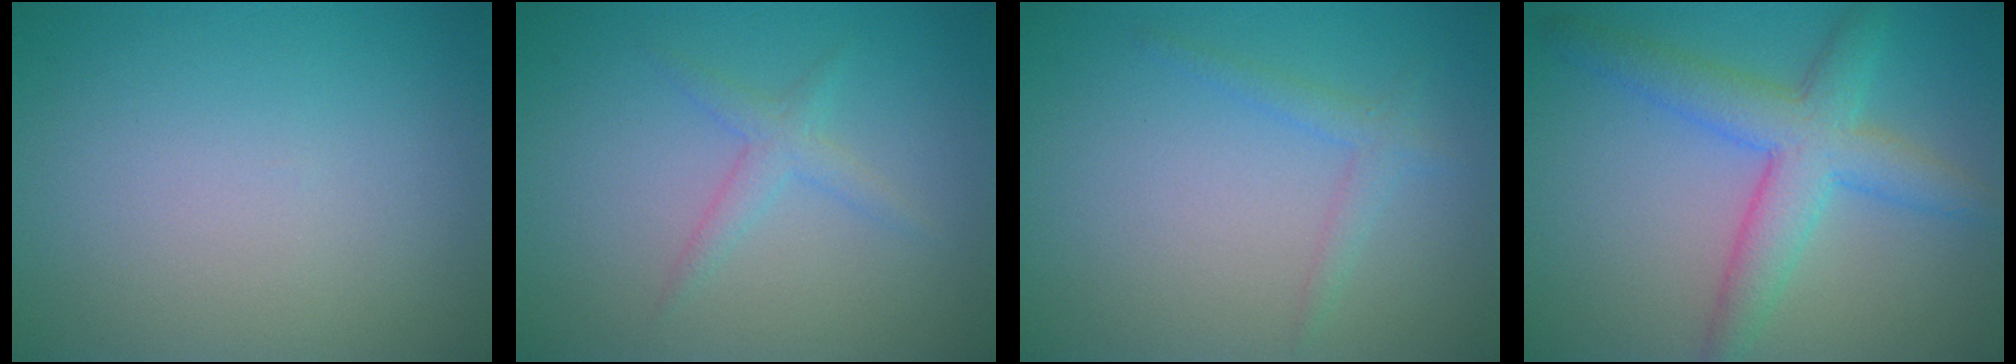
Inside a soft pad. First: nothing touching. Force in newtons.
{"total": 1.0, "press": 1.0, "slide": 0.1}
{"total": 1.5, "press": 1.5, "slide": 0.0}
{"total": 5.5, "press": 5.5, "slide": 0.1}